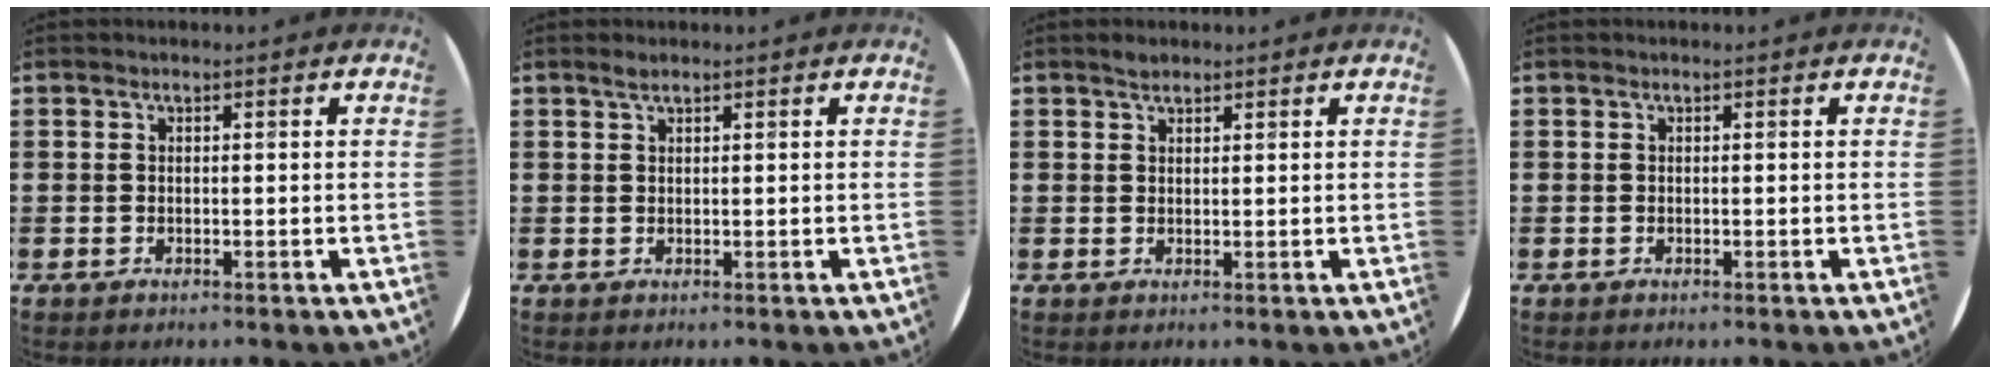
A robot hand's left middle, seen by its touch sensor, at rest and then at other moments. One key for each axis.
{"total": 0.9, "fx": 0.8, "fy": 0.0, "fz": 0.5, "tx": -0.009, "ty": 0.001, "tz": 0.015}
{"total": 1.2, "fx": 1.1, "fy": 0.4, "fz": 0.3, "tx": -0.008, "ty": 0.004, "tz": 0.020}
{"total": 0.0}